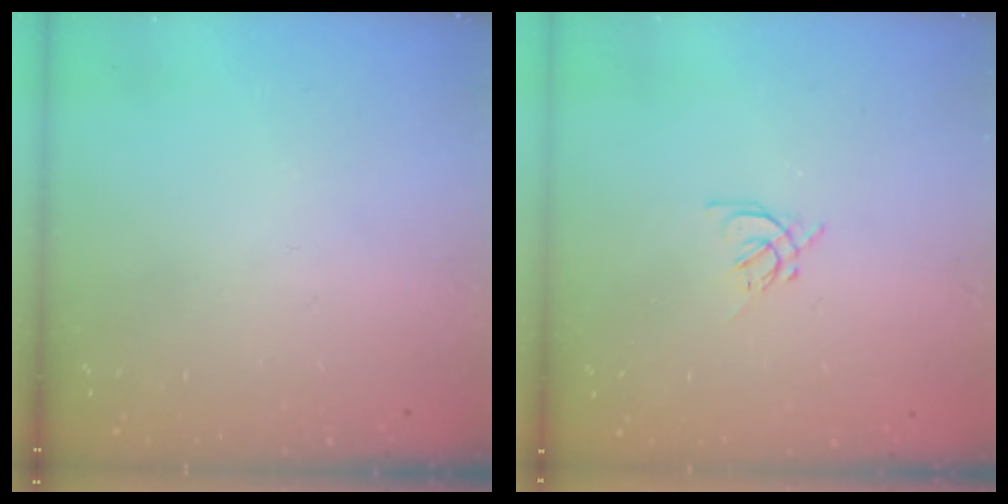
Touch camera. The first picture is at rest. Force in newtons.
{"total": 2.0, "press": 1.9, "slide": 0.5}